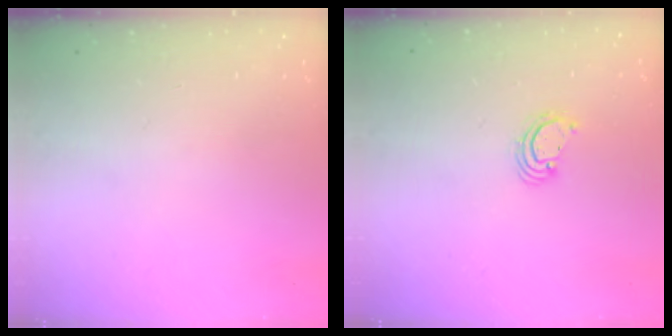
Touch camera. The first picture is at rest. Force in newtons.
{"total": 2.2, "press": 2.2, "slide": 0.2}